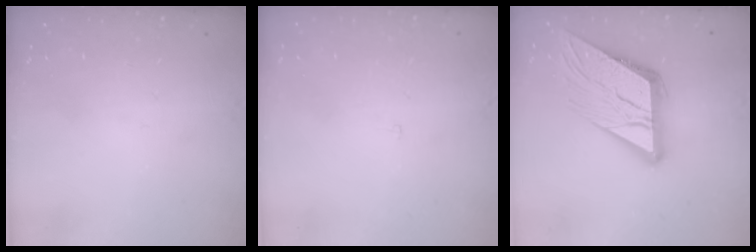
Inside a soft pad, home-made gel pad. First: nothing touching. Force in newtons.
{"total": 1.9, "press": 1.9, "slide": 0.1}
{"total": 20.0, "press": 19.8, "slide": 2.2}